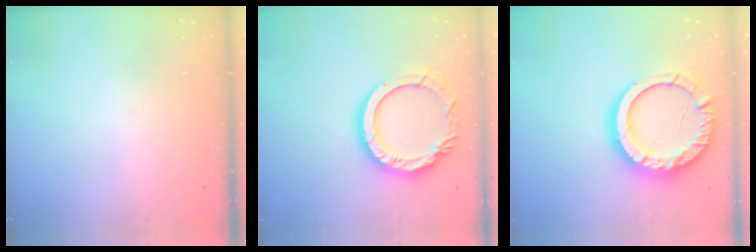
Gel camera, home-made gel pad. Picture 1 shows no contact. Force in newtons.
{"total": 14.2, "press": 14.1, "slide": 1.3}
{"total": 19.7, "press": 19.6, "slide": 1.7}